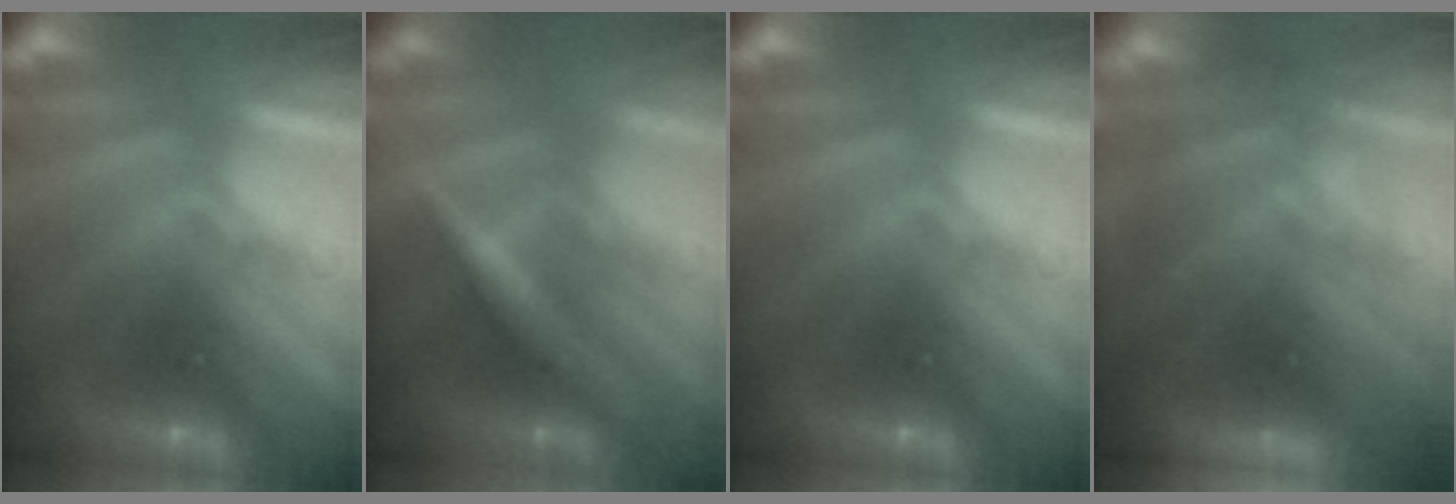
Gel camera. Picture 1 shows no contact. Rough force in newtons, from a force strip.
{"total": 2.4}
{"total": 0.0}
{"total": 9.0}